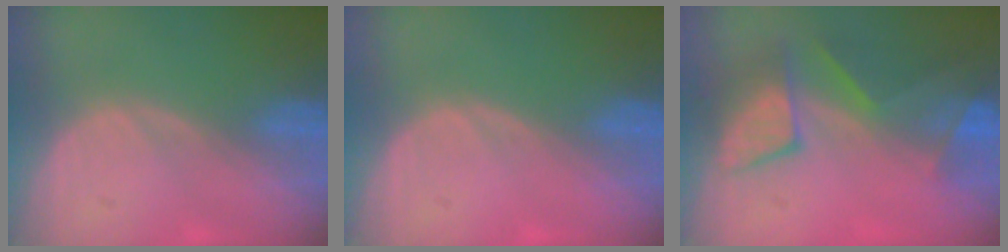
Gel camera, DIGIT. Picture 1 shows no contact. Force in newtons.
{"total": 0.0}
{"total": 7.8, "press": 7.6, "slide": 1.6}